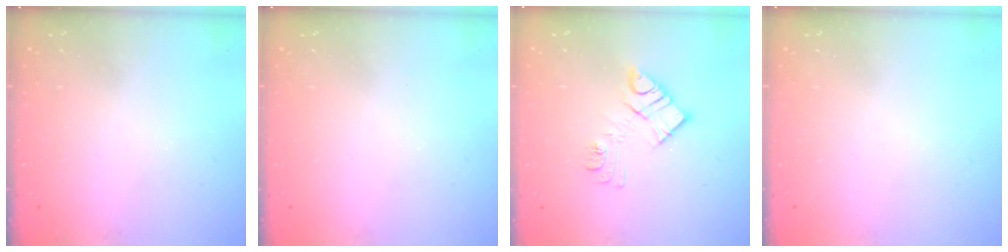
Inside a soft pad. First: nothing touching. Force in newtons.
{"total": 0.0}
{"total": 11.0, "press": 11.0, "slide": 0.6}
{"total": 0.0}